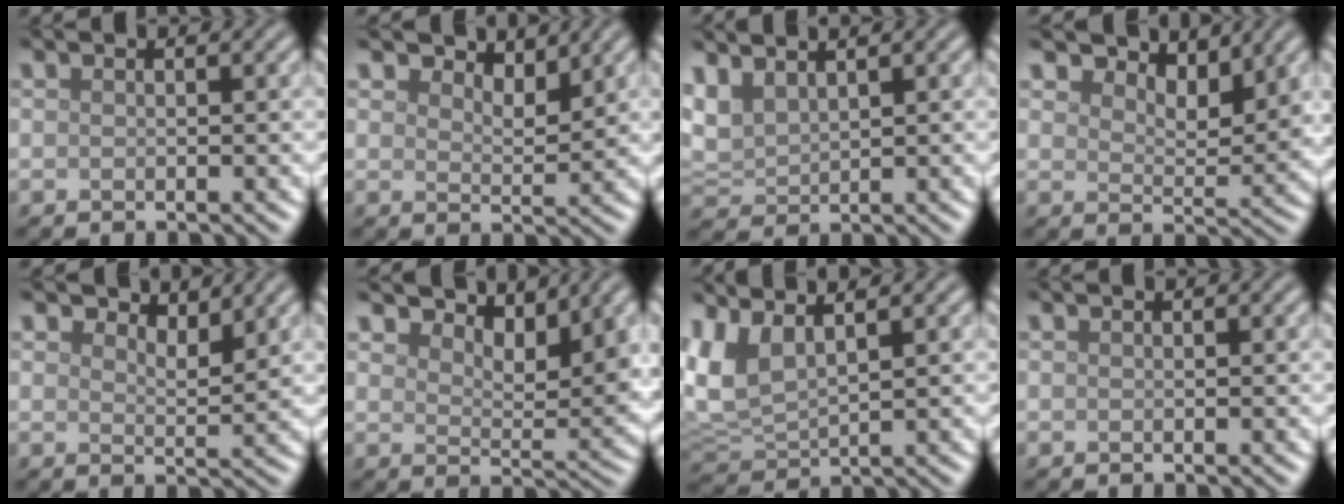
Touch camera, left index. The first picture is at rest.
{"total": 3.1, "force": [2.8, 0.8, 0.9], "torque": [-0.018, -0.001, 0.041]}
{"total": 3.2, "force": [2.1, 1.6, 1.8], "torque": [-0.051, 0.008, 0.048]}
{"total": 4.7, "force": [4.1, 1.5, 1.7], "torque": [-0.033, -0.001, 0.061]}
{"total": 2.6, "force": [2.4, 0.6, 0.9], "torque": [-0.013, -0.003, 0.034]}
{"total": 5.1, "force": [4.4, 1.5, 2.2], "torque": [-0.040, -0.004, 0.069]}
{"total": 4.8, "force": [2.4, 2.1, 3.6], "torque": [-0.095, 0.005, 0.050]}
{"total": 0.0}